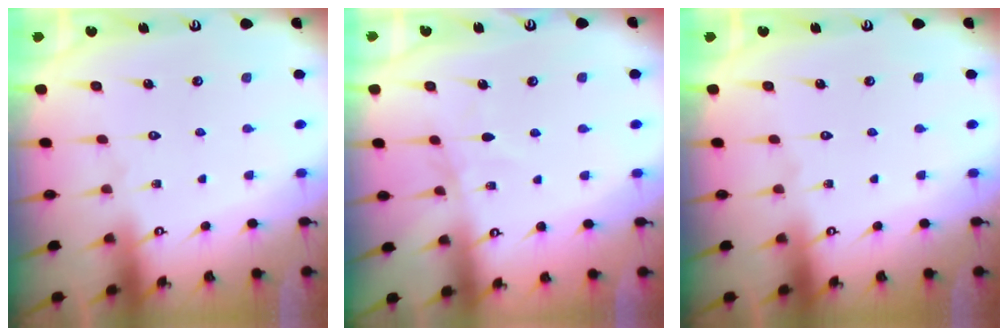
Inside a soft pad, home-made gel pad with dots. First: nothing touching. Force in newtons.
{"total": 2.3, "press": 2.3, "slide": 0.3}
{"total": 0.0}